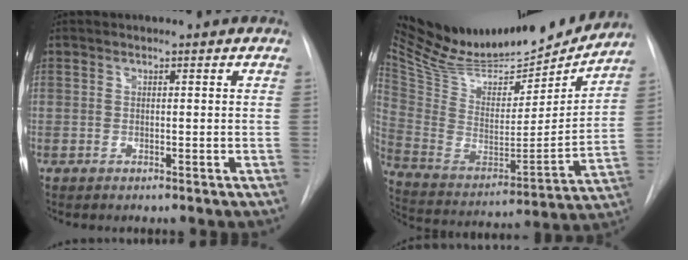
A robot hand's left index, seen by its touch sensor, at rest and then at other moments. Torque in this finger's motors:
{"motor_torque": [0.80, -1.34, -0.03, -0.03]}